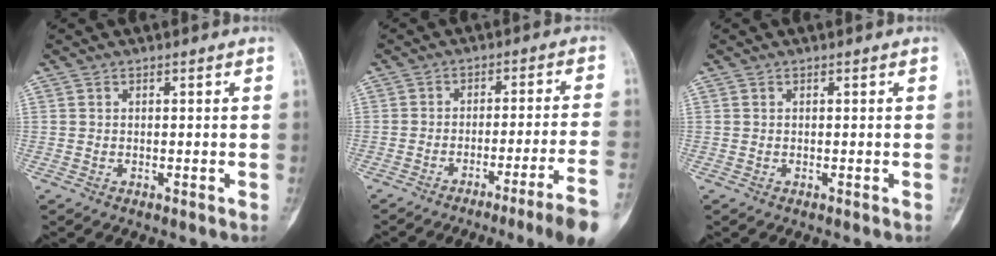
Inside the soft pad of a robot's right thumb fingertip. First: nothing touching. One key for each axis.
{"total": 12.1, "fx": -8.0, "fy": -1.8, "fz": 8.9, "tx": -0.123, "ty": 0.044, "tz": -0.109}
{"total": 0.0}